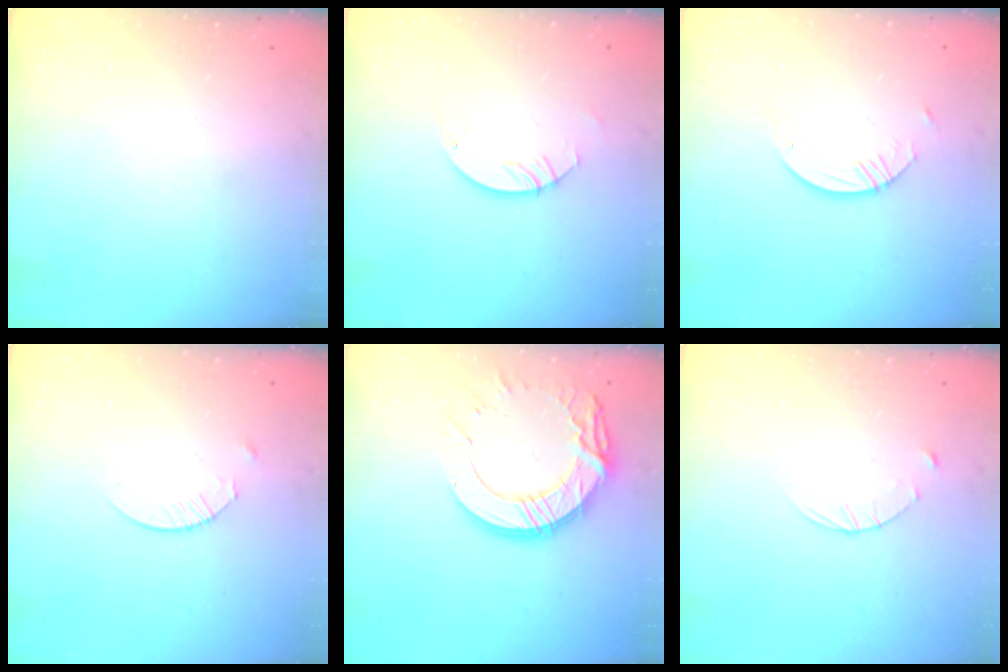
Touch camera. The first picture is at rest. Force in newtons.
{"total": 3.5, "press": 3.5, "slide": 0.3}
{"total": 4.3, "press": 4.2, "slide": 0.3}
{"total": 2.4, "press": 2.4, "slide": 0.3}
{"total": 15.1, "press": 15.1, "slide": 0.9}
{"total": 3.6, "press": 3.5, "slide": 0.4}